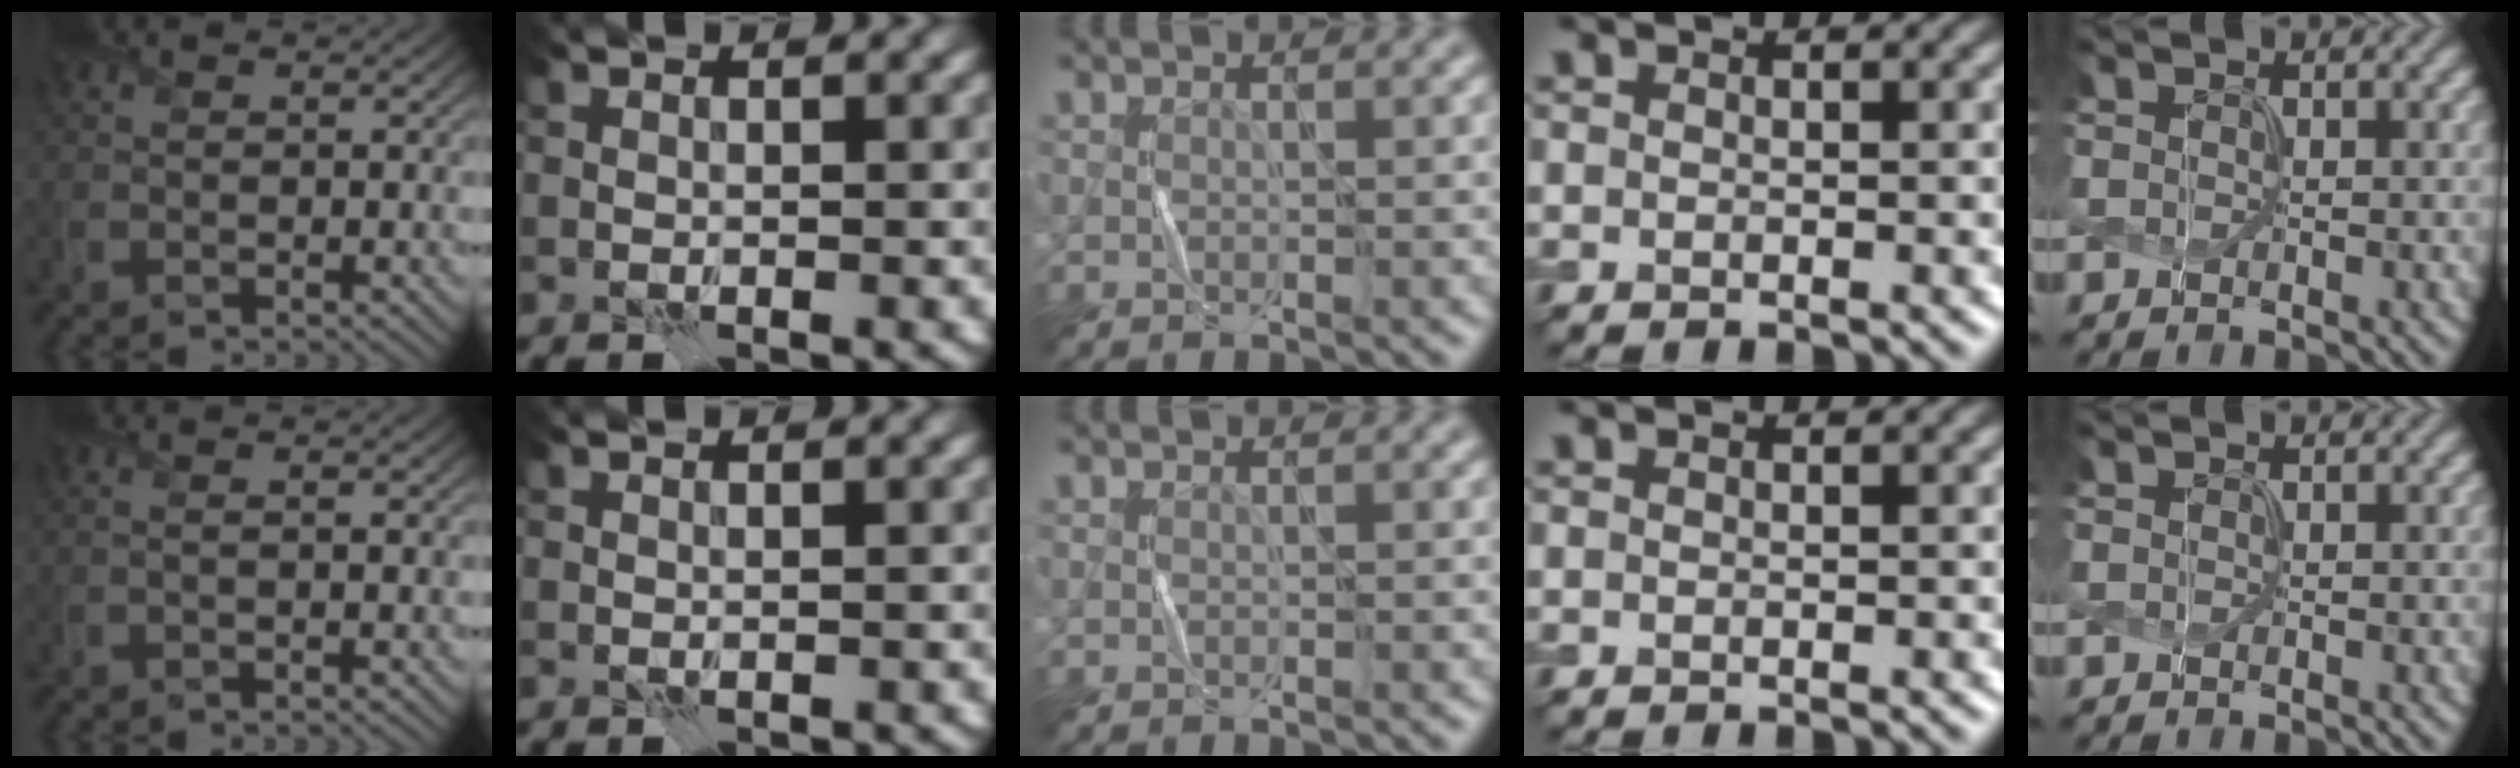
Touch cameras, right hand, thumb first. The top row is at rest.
{"thumb": {"total": 0.9, "force": [0.0, 0.1, 0.9], "torque": [-0.015, 0.005, -0.005]}}